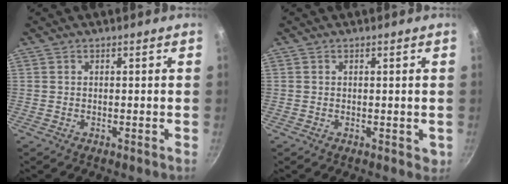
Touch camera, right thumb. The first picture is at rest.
{"total": 1.2, "force": [0.1, 1.0, 0.7], "torque": [-0.004, 0.000, 0.003]}